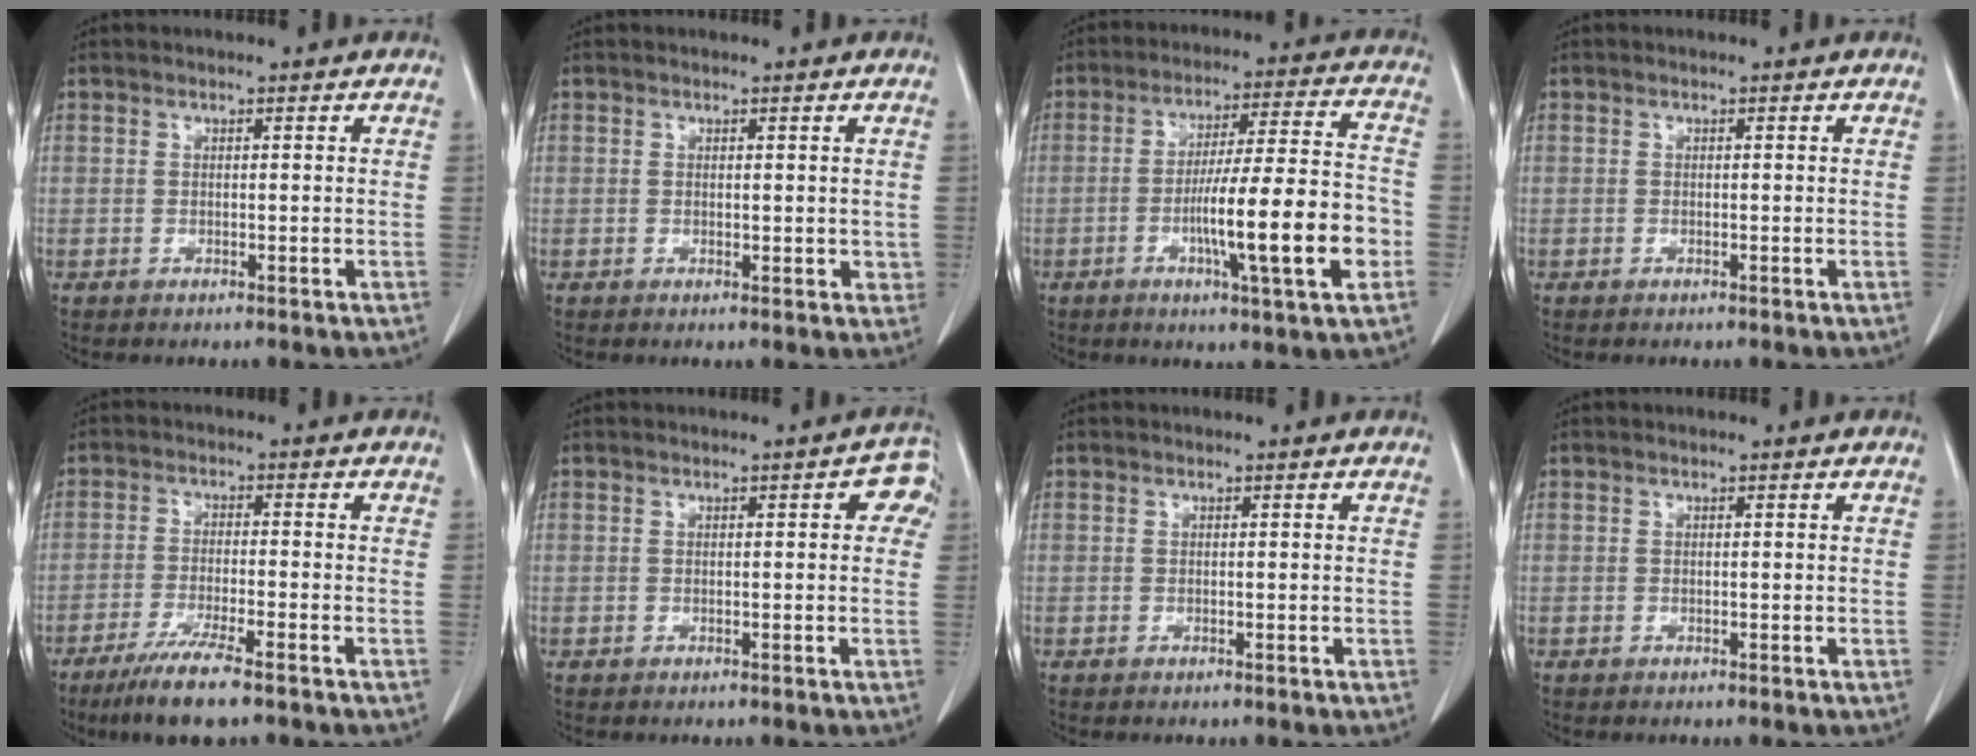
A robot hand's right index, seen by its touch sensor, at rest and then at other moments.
{"total": 1.4, "force": [0.5, 1.0, 0.8], "torque": [0.002, 0.000, 0.010]}
{"total": 15.4, "force": [-4.2, 0.4, 14.8], "torque": [-0.238, 0.002, -0.065]}
{"total": 0.0}
{"total": 7.9, "force": [-5.6, 0.1, 5.5], "torque": [-0.101, -0.022, -0.098]}
{"total": 3.3, "force": [0.8, 1.1, 3.0], "torque": [-0.026, 0.010, 0.003]}
{"total": 0.0}
{"total": 0.0}